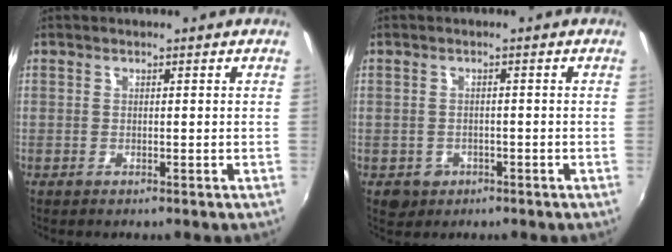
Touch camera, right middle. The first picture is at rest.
{"total": 3.6, "force": [-1.4, 3.2, 1.0], "torque": [-0.029, -0.004, -0.015]}